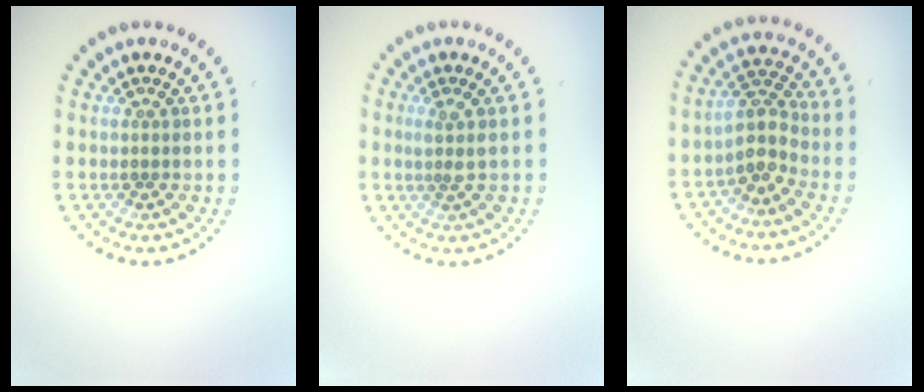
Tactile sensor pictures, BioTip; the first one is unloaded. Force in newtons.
{"total": 1.3, "press": 1.0, "slide": 0.9}
{"total": 2.9, "press": 2.3, "slide": 1.7}